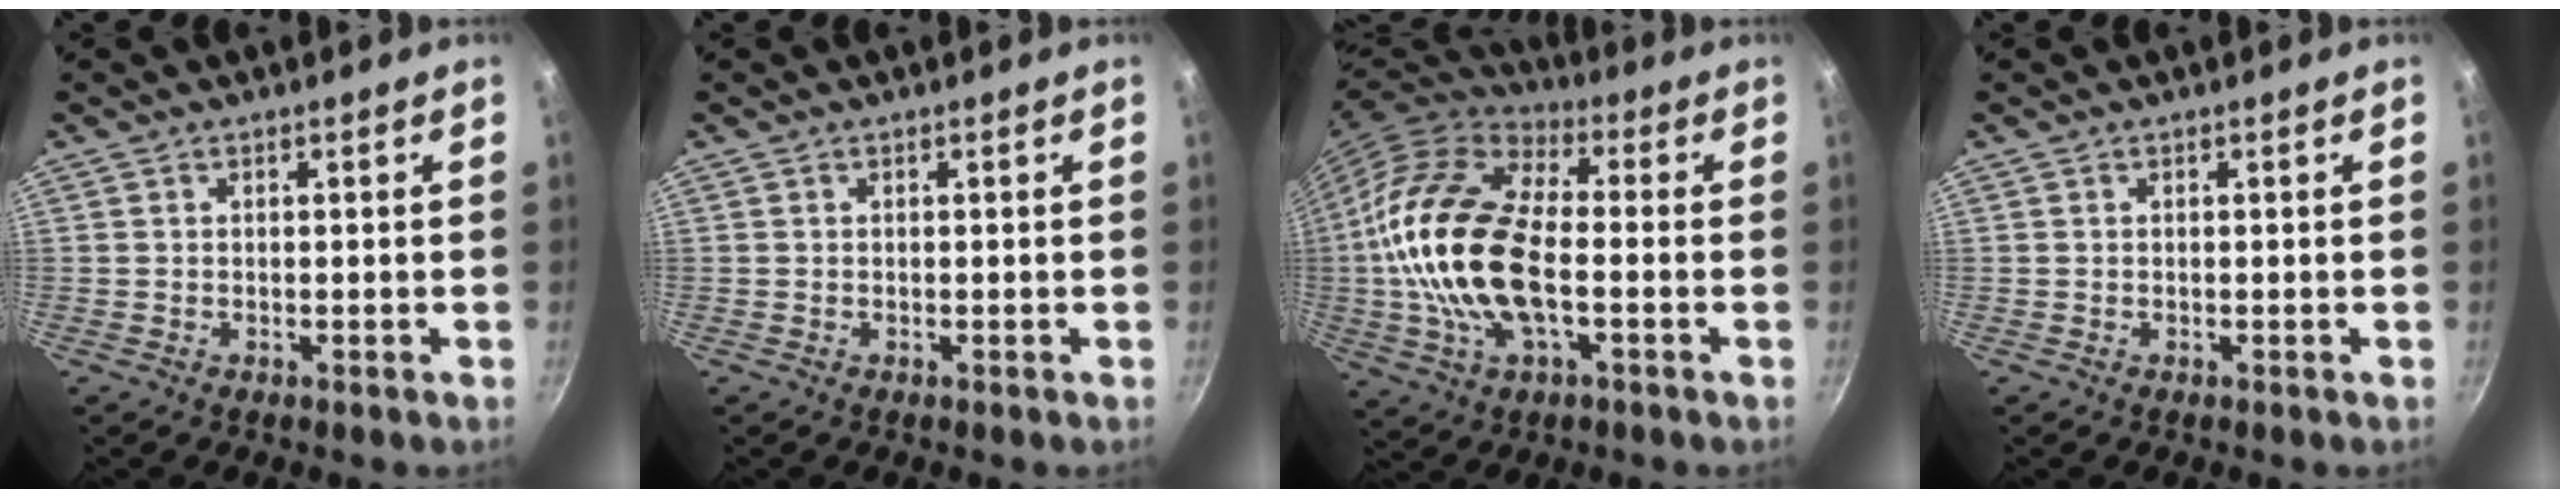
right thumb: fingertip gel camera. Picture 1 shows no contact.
{"total": 0.0}
{"total": 20.9, "force": [-1.8, 10.5, 17.9], "torque": [-0.344, 0.029, -0.046]}
{"total": 0.0}